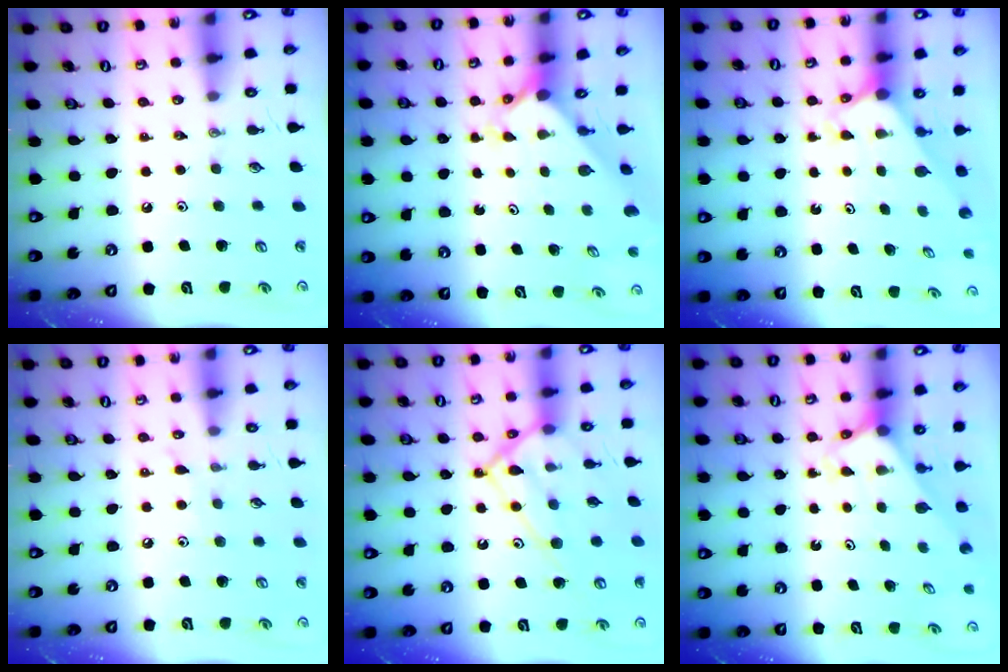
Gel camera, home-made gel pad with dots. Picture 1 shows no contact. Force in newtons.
{"total": 2.3, "press": 2.3, "slide": 0.2}
{"total": 2.2, "press": 2.2, "slide": 0.2}
{"total": 4.6, "press": 4.6, "slide": 0.7}
{"total": 16.1, "press": 16.1, "slide": 0.8}
{"total": 2.6, "press": 2.6, "slide": 0.2}